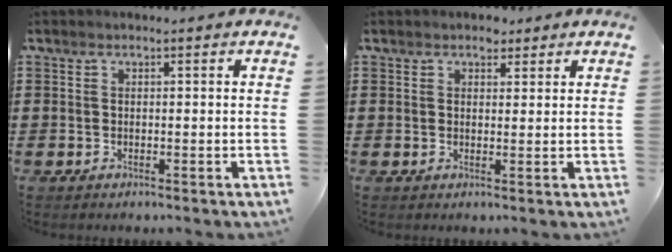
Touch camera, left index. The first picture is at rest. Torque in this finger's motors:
{"motor_torque": [0.30, -0.24, 0.20, 0.03]}